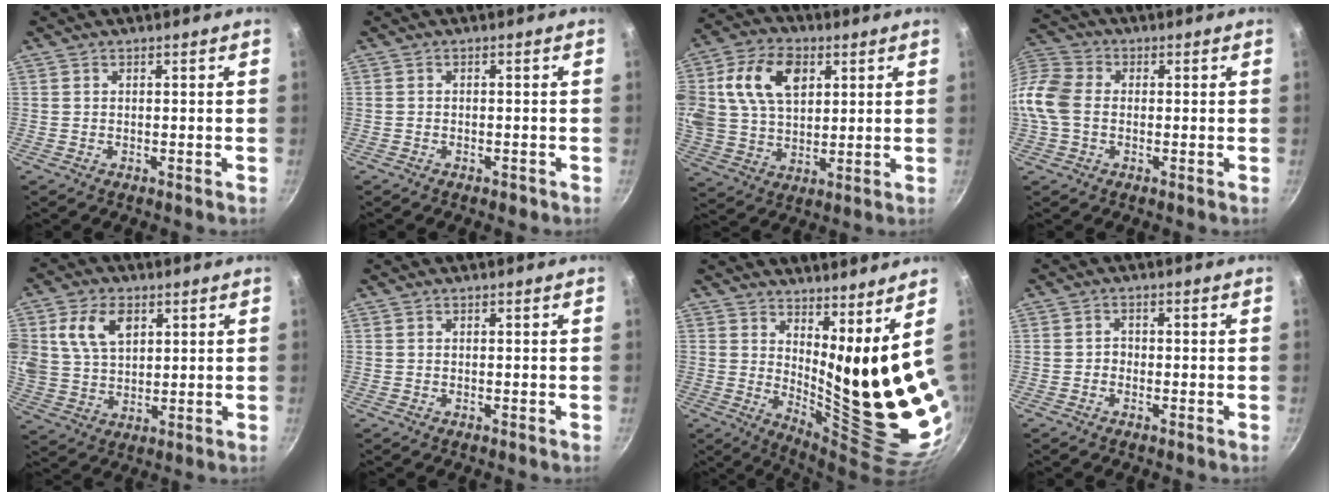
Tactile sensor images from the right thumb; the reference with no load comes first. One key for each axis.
{"total": 1.2, "fx": -0.8, "fy": 0.7, "fz": 0.6, "tx": -0.013, "ty": 0.007, "tz": -0.008}
{"total": 18.2, "fx": 5.6, "fy": 12.3, "fz": 12.2, "tx": -0.230, "ty": 0.010, "tz": 0.099}
{"total": 12.1, "fx": -0.9, "fy": 9.1, "fz": 7.9, "tx": -0.164, "ty": 0.027, "tz": -0.036}
{"total": 11.4, "fx": 4.2, "fy": 7.7, "fz": 7.3, "tx": -0.123, "ty": -0.005, "tz": 0.079}
{"total": 0.0}
{"total": 17.7, "fx": 5.9, "fy": 5.2, "fz": 15.8, "tx": -0.202, "ty": -0.080, "tz": 0.101}
{"total": 1.4, "fx": -0.7, "fy": 1.1, "fz": 0.5, "tx": -0.002, "ty": 0.008, "tz": -0.015}